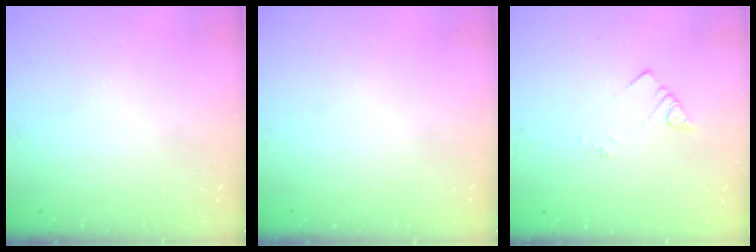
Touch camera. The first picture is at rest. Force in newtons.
{"total": 0.0}
{"total": 3.2, "press": 3.1, "slide": 0.5}